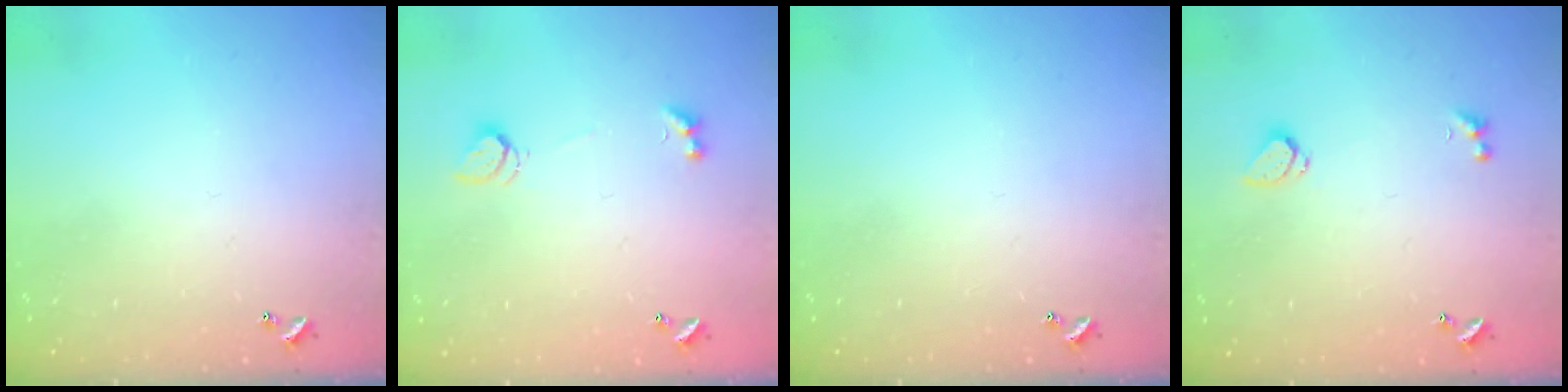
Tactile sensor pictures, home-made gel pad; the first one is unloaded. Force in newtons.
{"total": 2.5, "press": 2.4, "slide": 0.6}
{"total": 0.0}
{"total": 1.4, "press": 1.2, "slide": 0.6}